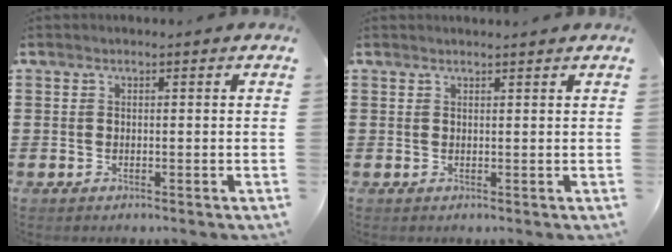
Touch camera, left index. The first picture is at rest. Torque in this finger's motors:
{"motor_torque": [0.02, 0.02, 0.03, -0.01]}